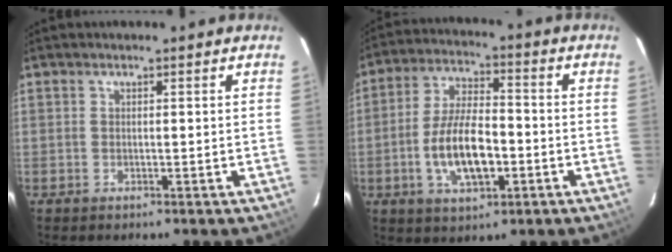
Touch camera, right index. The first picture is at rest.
{"total": 11.7, "force": [-3.2, 5.0, 10.1], "torque": [-0.204, 0.002, -0.054]}